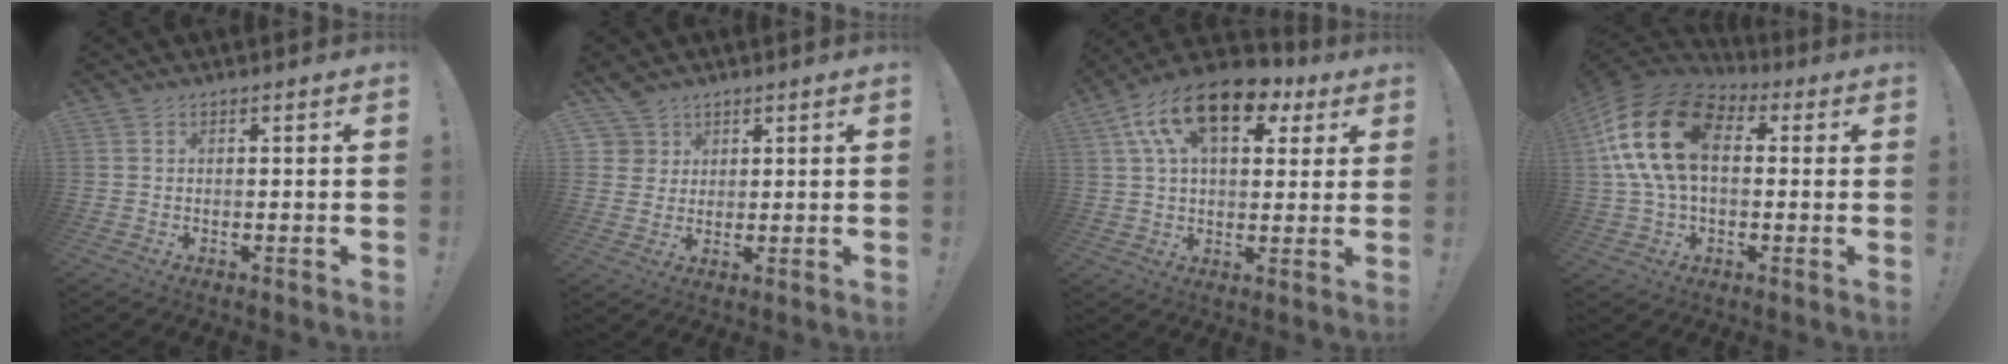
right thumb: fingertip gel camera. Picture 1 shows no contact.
{"total": 5.3, "force": [3.2, 4.2, 0.6], "torque": [-0.013, -0.018, 0.063]}
{"total": 18.0, "force": [8.3, 9.9, 12.6], "torque": [-0.205, -0.027, 0.147]}
{"total": 21.2, "force": [4.6, 12.9, 16.2], "torque": [-0.313, 0.008, 0.085]}